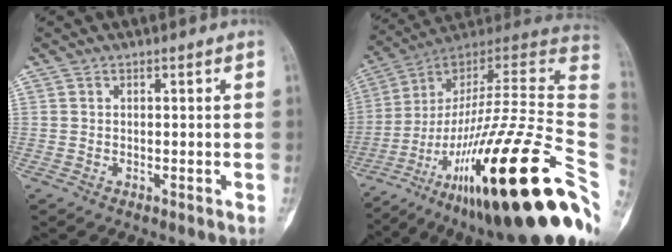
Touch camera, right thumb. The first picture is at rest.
{"total": 36.6, "force": [-14.0, 7.7, 32.9], "torque": [-0.462, 0.053, -0.233]}